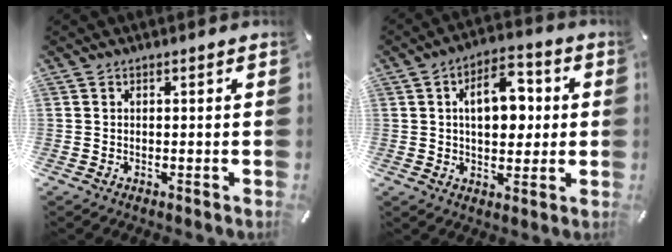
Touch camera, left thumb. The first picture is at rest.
{"total": 11.1, "force": [1.6, 7.2, 8.3], "torque": [-0.108, 0.000, 0.023]}